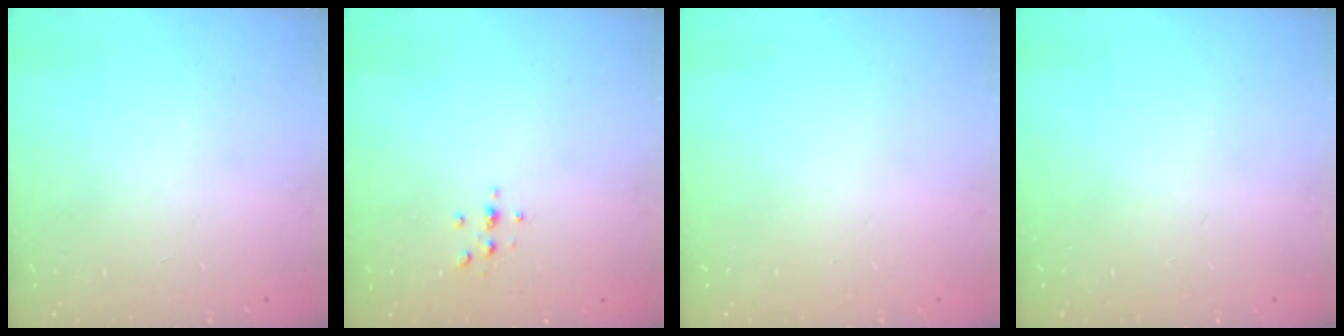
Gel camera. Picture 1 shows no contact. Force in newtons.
{"total": 2.3, "press": 2.2, "slide": 0.2}
{"total": 0.0}
{"total": 0.0}